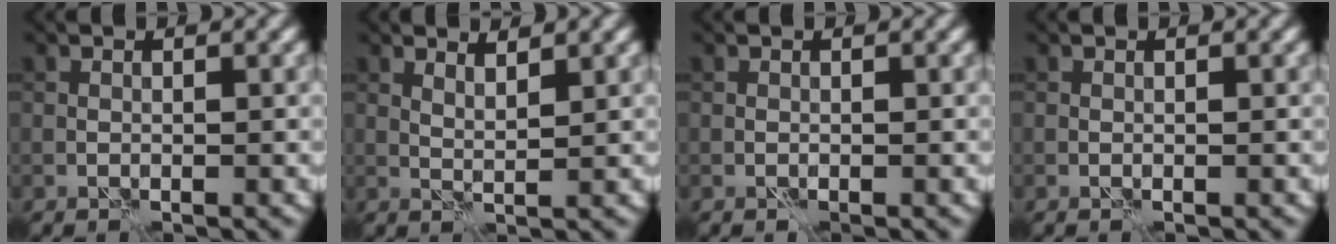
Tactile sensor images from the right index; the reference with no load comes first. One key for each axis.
{"total": 1.7, "fx": 1.2, "fy": 0.3, "fz": 1.1, "tx": -0.020, "ty": -0.003, "tz": 0.021}
{"total": 0.0}
{"total": 0.0}